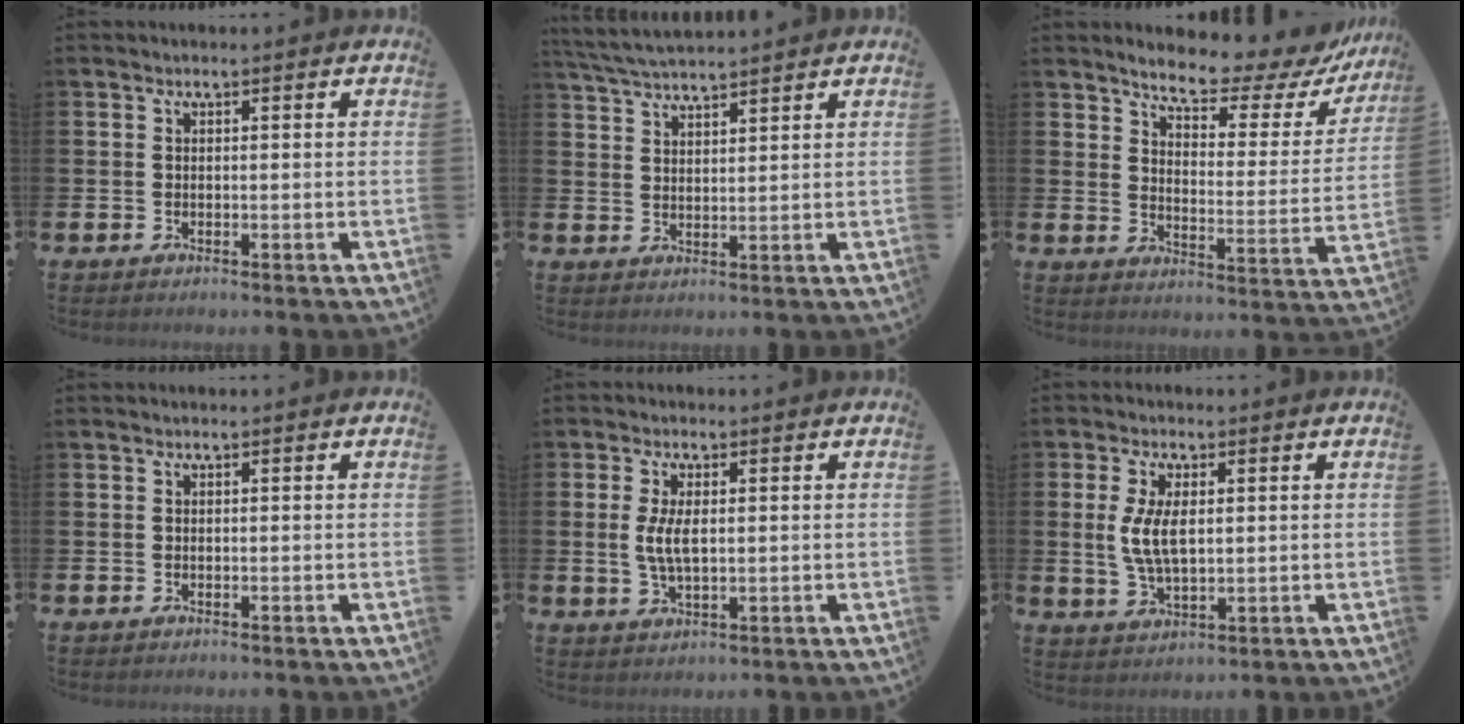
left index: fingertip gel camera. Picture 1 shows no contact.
{"total": 4.3, "force": [4.3, 0.2, 0.8], "torque": [-0.031, -0.020, 0.077]}
{"total": 7.2, "force": [6.5, 1.9, 2.5], "torque": [-0.070, -0.050, 0.107]}
{"total": 0.0}
{"total": 4.4, "force": [0.7, 1.8, 3.9], "torque": [-0.069, 0.002, 0.008]}
{"total": 5.6, "force": [1.1, 2.6, 4.8], "torque": [-0.097, 0.007, 0.019]}